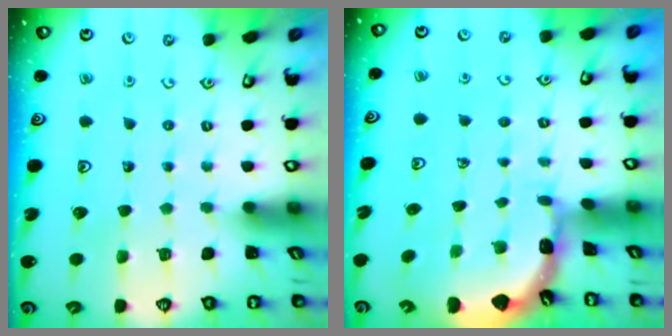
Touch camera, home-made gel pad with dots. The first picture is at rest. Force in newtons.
{"total": 1.7, "press": 1.7, "slide": 0.1}